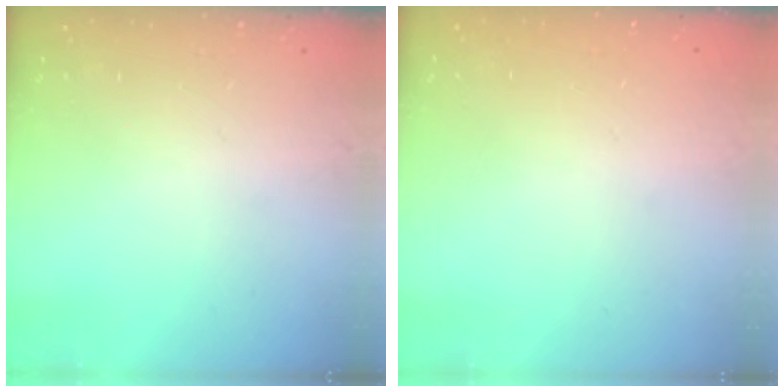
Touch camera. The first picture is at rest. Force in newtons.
{"total": 0.0}